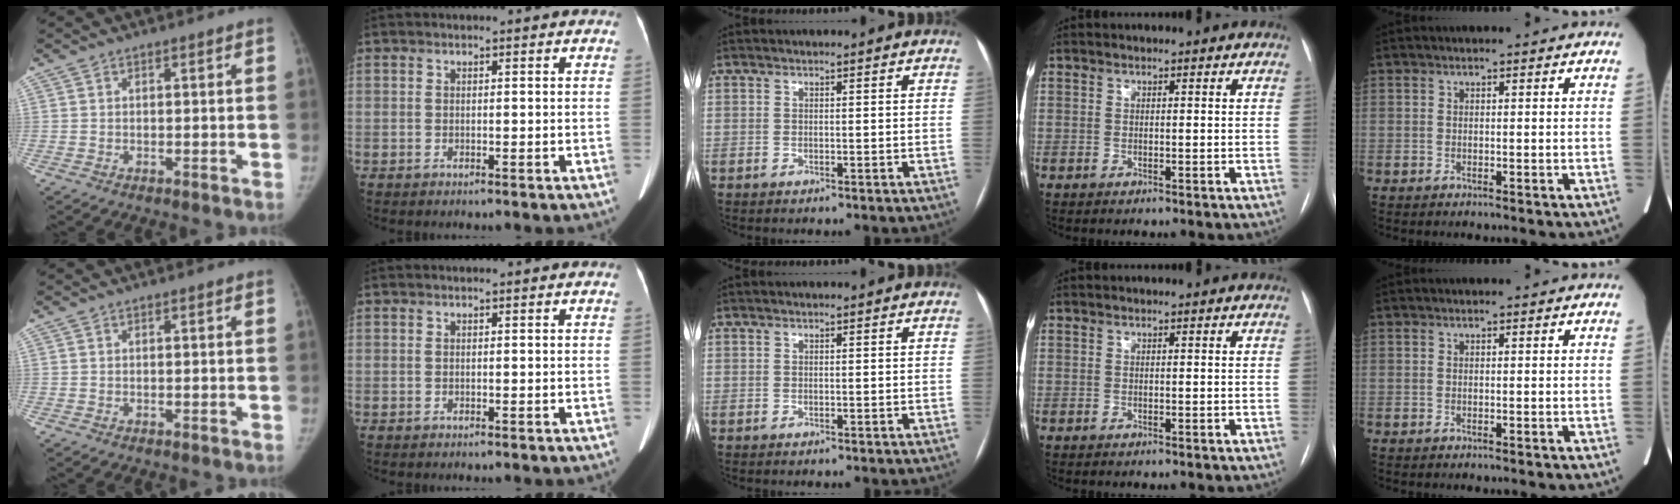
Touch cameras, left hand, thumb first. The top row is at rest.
{}